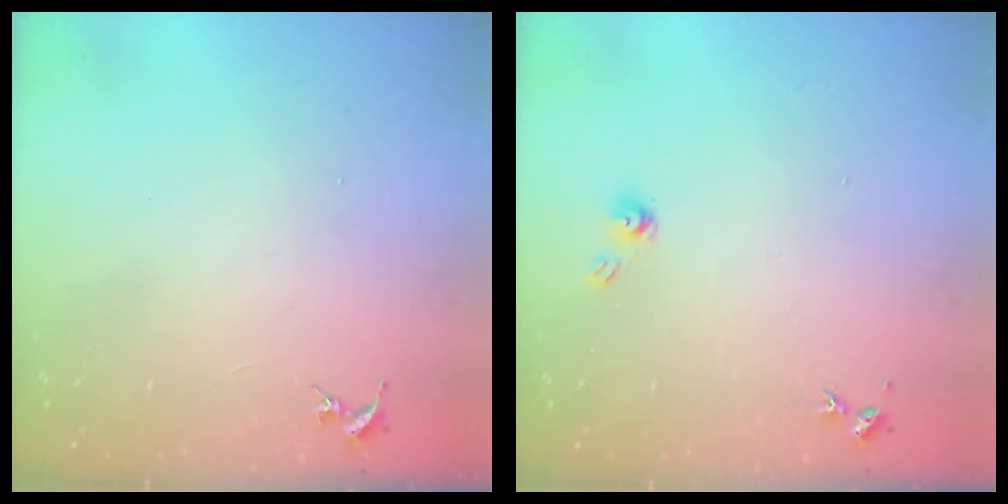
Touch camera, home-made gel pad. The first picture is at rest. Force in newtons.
{"total": 4.9, "press": 4.9, "slide": 0.5}